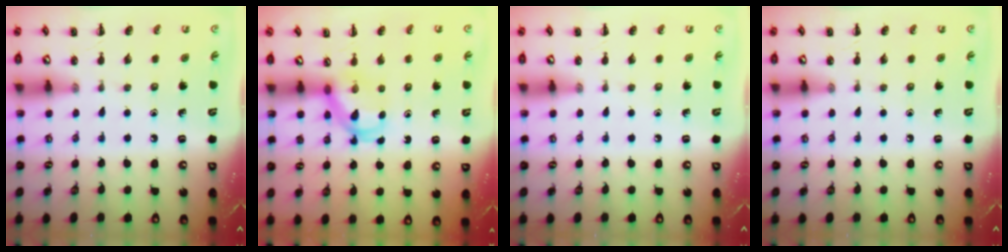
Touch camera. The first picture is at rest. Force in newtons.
{"total": 4.1, "press": 4.0, "slide": 0.7}
{"total": 0.0}
{"total": 0.0}